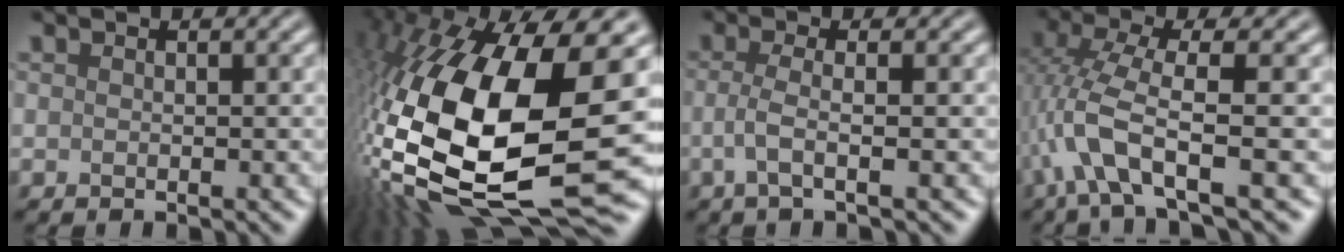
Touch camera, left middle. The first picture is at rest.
{"total": 20.0, "force": [-0.8, 8.0, 18.3], "torque": [-0.384, -0.041, -0.003]}
{"total": 2.1, "force": [-0.6, 0.1, 2.0], "torque": [-0.047, 0.005, -0.016]}
{"total": 5.3, "force": [-1.2, 1.1, 5.1], "torque": [-0.114, 0.008, -0.029]}